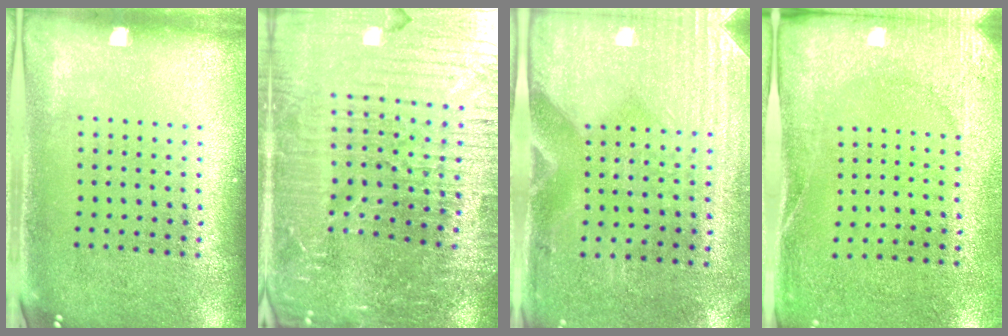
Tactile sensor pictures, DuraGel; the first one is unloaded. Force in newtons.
{"total": 5.5, "press": 5.0, "slide": 2.2}
{"total": 2.9, "press": 2.5, "slide": 1.5}
{"total": 2.7, "press": 2.2, "slide": 1.5}